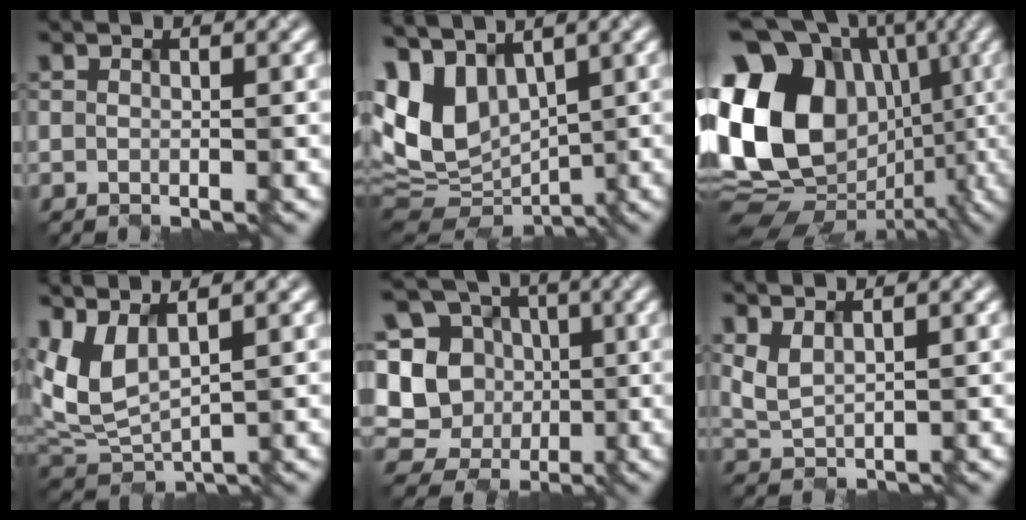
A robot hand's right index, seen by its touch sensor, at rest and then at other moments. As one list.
[{"total": 8.2, "force": [2.1, 5.5, 5.8], "torque": [-0.139, -0.002, 0.033]}, {"total": 19.5, "force": [1.9, 15.5, 11.6], "torque": [-0.237, 0.021, 0.045]}, {"total": 5.1, "force": [2.1, 2.3, 4.1], "torque": [-0.102, 0.000, 0.046]}, {"total": 12.1, "force": [-0.4, 11.1, 4.7], "torque": [-0.120, 0.041, -0.027]}, {"total": 1.8, "force": [1.0, 0.8, 1.3], "torque": [-0.036, -0.003, 0.025]}]